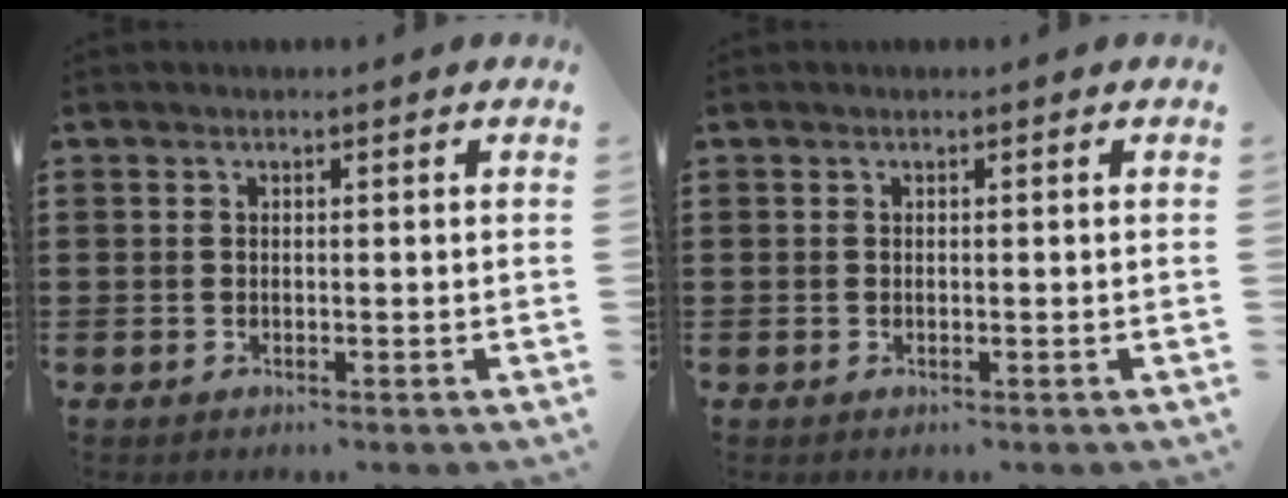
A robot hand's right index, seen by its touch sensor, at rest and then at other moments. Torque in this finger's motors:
{"motor_torque": [0.41, 1.73, -0.01, 0.00]}